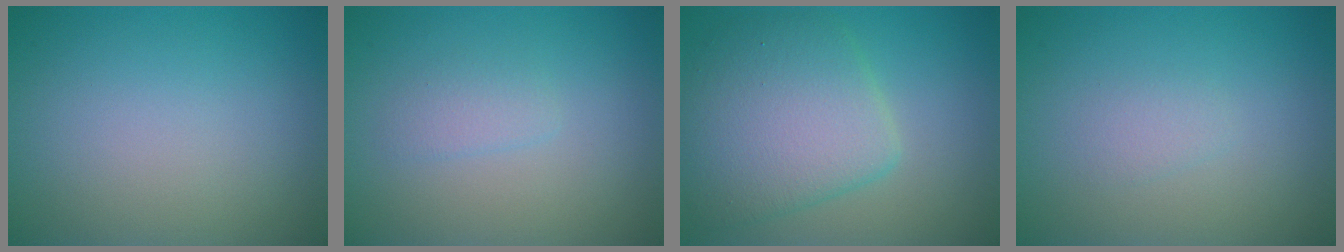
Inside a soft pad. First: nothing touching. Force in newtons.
{"total": 1.2, "press": 1.2, "slide": 0.0}
{"total": 6.8, "press": 6.8, "slide": 0.1}
{"total": 0.9, "press": 0.9, "slide": 0.1}